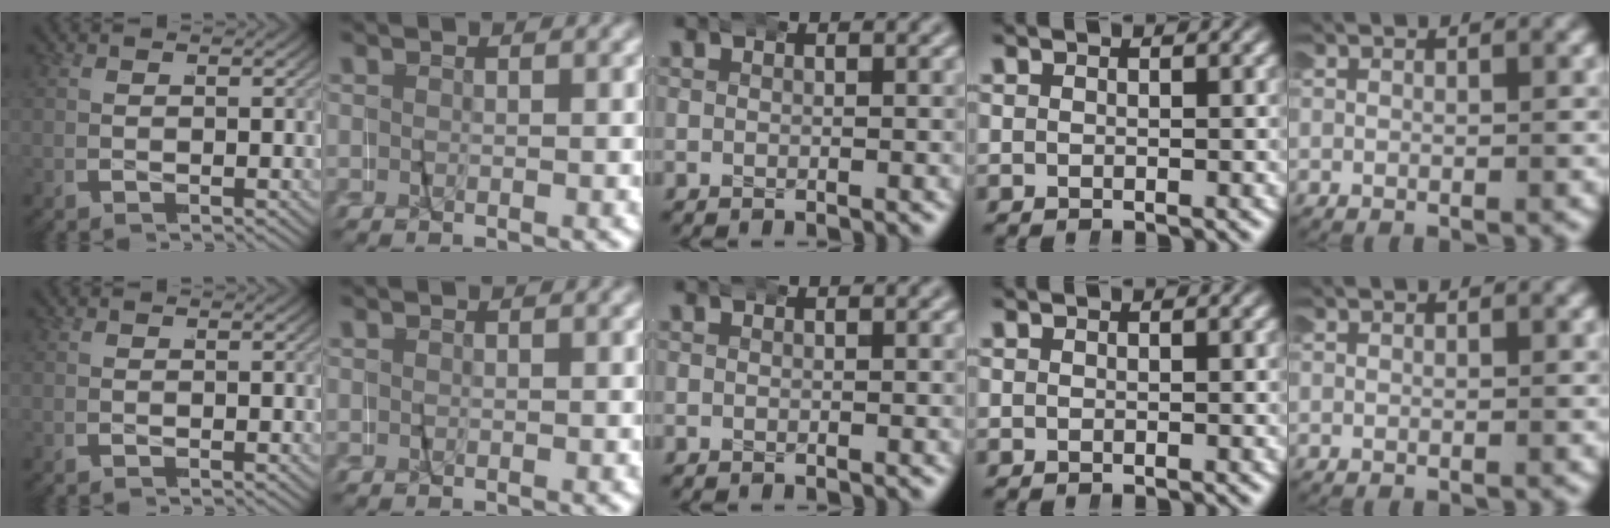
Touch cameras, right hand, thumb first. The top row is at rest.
{}